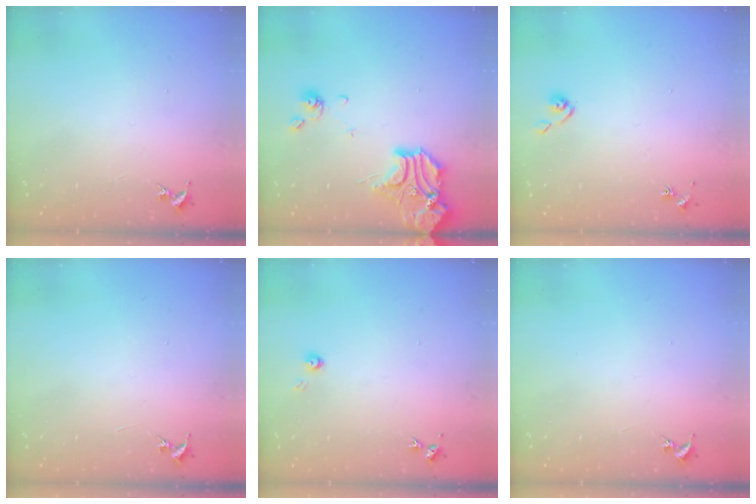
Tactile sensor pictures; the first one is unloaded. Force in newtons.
{"total": 16.0, "press": 15.8, "slide": 2.5}
{"total": 5.5, "press": 5.4, "slide": 0.5}
{"total": 0.0}
{"total": 3.3, "press": 3.3, "slide": 0.2}
{"total": 0.0}